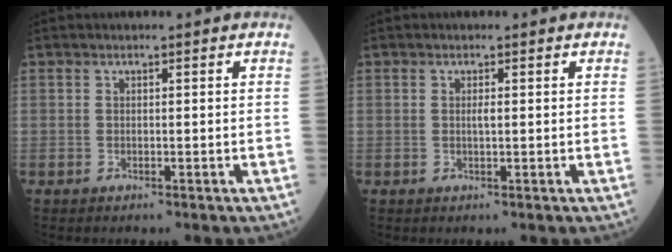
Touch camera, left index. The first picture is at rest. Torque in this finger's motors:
{"motor_torque": [0.11, 0.25, 0.01, 0.00]}